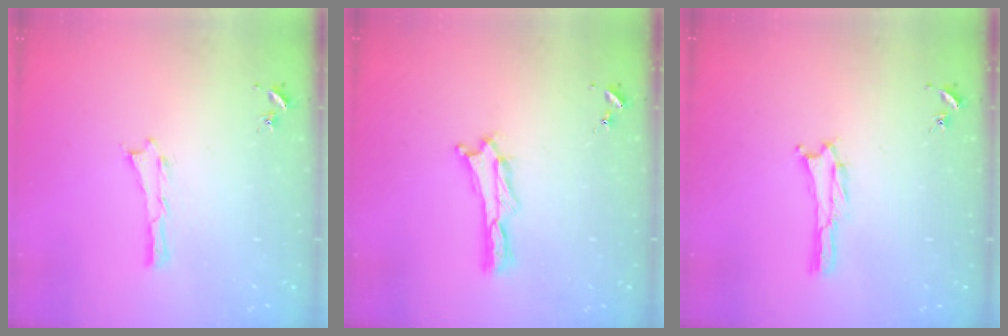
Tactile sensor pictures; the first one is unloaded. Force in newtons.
{"total": 0.9, "press": 0.9, "slide": 0.2}
{"total": 0.0}